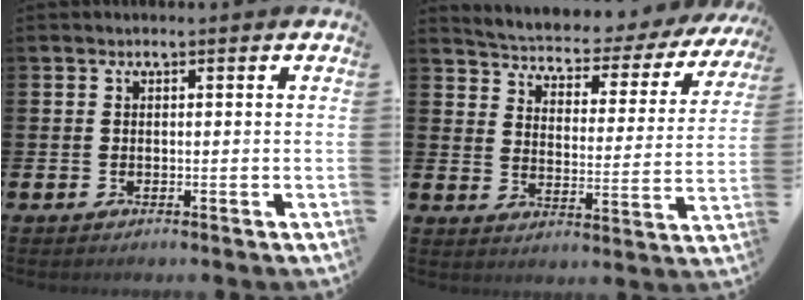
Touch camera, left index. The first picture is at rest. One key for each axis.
{"total": 4.0, "fx": 3.7, "fy": 1.2, "fz": 0.8, "tx": -0.035, "ty": -0.039, "tz": 0.054}